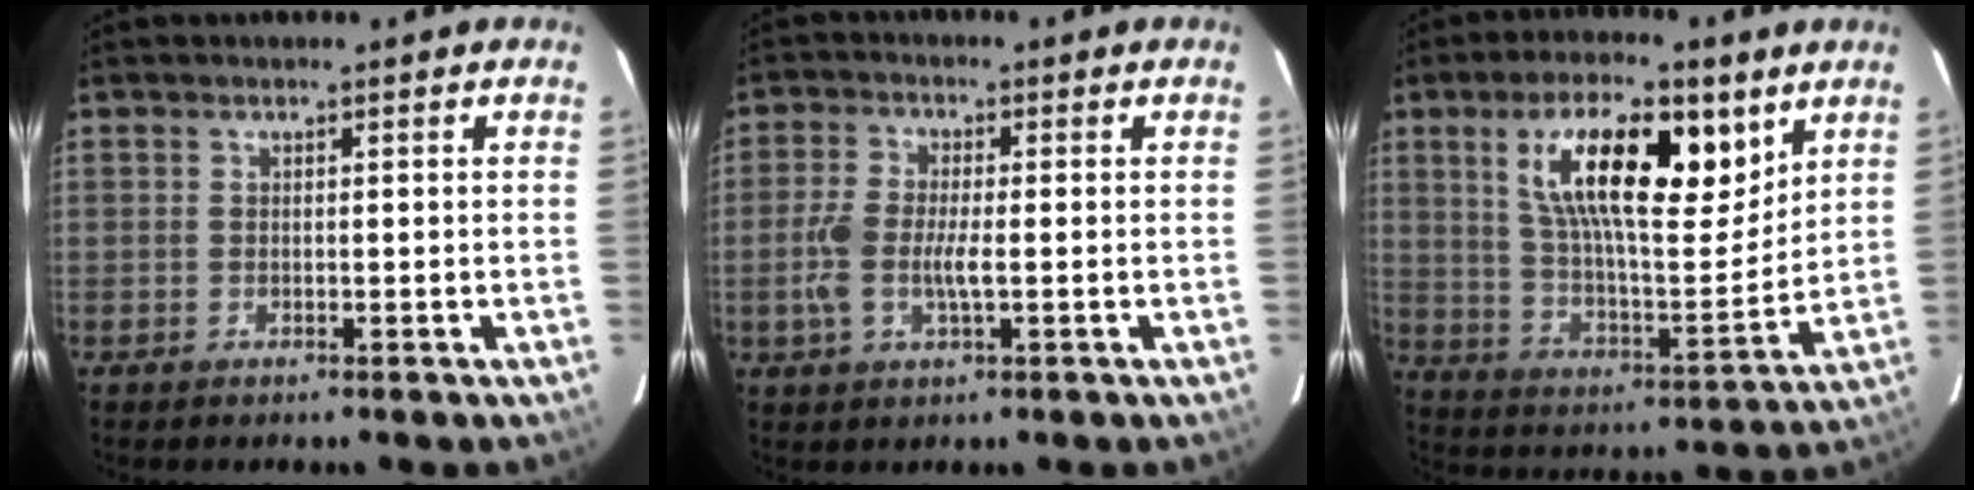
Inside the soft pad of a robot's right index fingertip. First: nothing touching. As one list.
[{"total": 6.5, "force": [-1.3, 2.4, 5.9], "torque": [-0.132, -0.001, -0.027]}, {"total": 19.8, "force": [9.2, 7.2, 15.9], "torque": [-0.273, 0.014, 0.161]}]